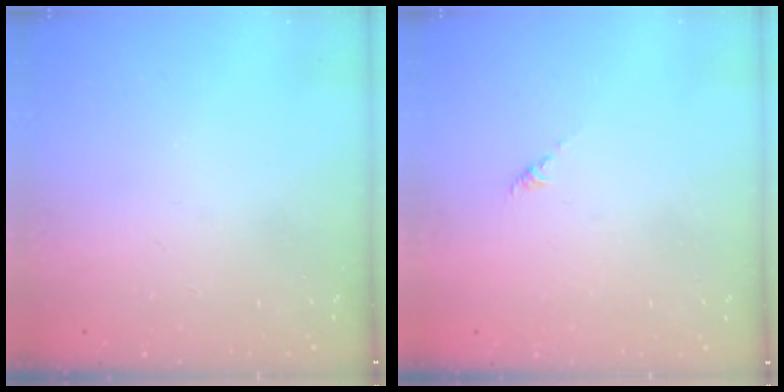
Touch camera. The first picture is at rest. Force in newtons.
{"total": 0.0}